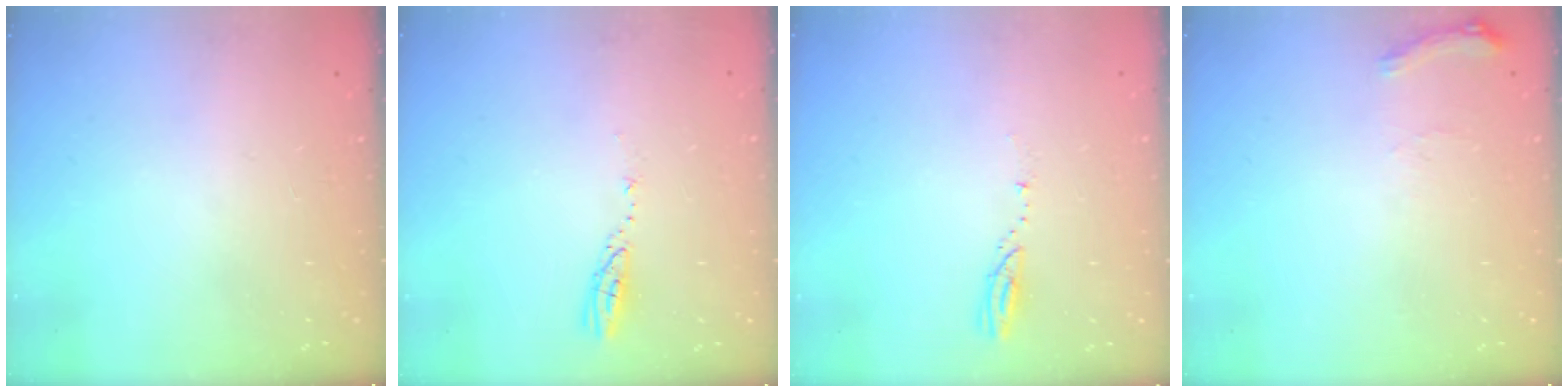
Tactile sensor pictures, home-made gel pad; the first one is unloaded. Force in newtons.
{"total": 3.5, "press": 3.5, "slide": 0.2}
{"total": 3.6, "press": 3.6, "slide": 0.4}
{"total": 5.1, "press": 5.1, "slide": 0.7}